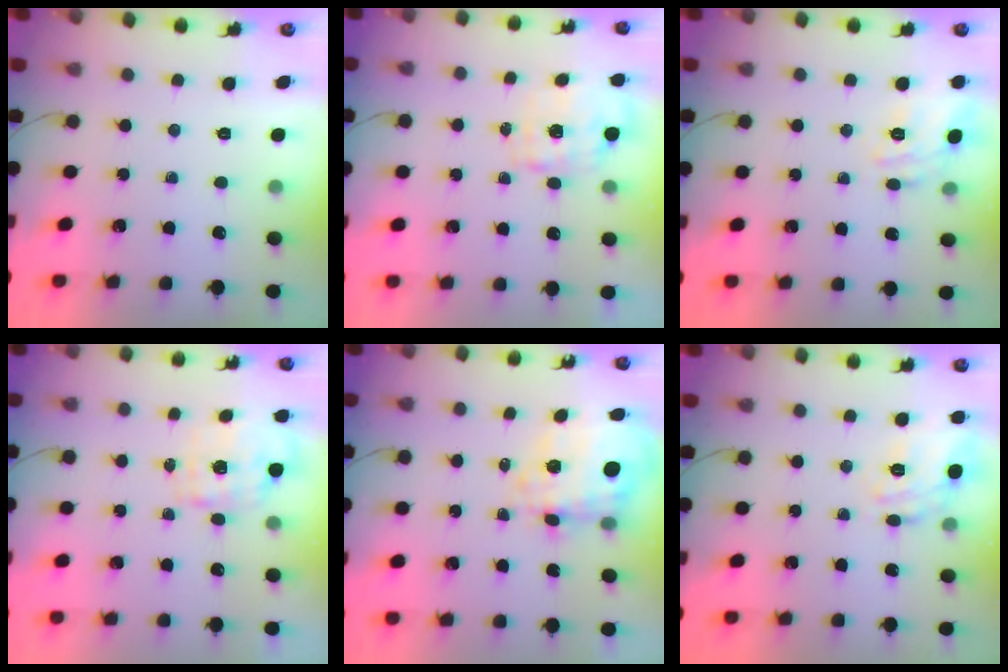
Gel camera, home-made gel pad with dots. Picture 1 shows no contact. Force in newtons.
{"total": 1.8, "press": 1.7, "slide": 0.6}
{"total": 7.3, "press": 7.3, "slide": 0.9}
{"total": 1.7, "press": 1.6, "slide": 0.6}
{"total": 8.2, "press": 7.6, "slide": 3.0}
{"total": 15.9, "press": 15.9, "slide": 0.7}